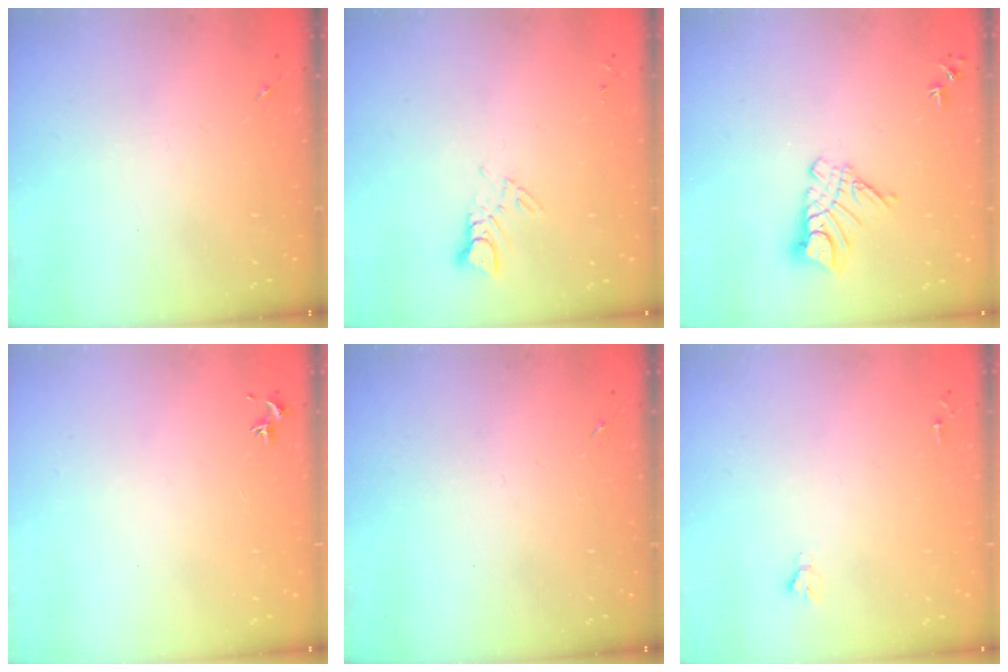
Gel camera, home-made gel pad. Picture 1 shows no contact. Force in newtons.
{"total": 3.9, "press": 3.9, "slide": 0.4}
{"total": 10.5, "press": 10.4, "slide": 1.0}
{"total": 0.7, "press": 0.6, "slide": 0.5}
{"total": 0.0}
{"total": 1.9, "press": 1.9, "slide": 0.2}